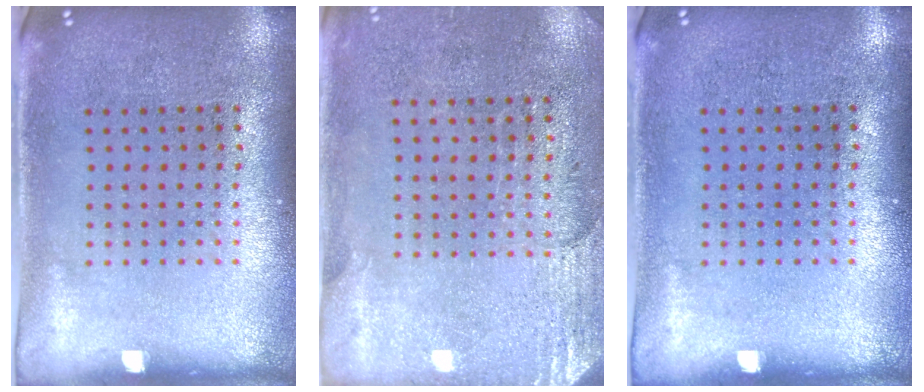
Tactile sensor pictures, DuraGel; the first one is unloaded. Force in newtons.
{"total": 2.8, "press": 2.4, "slide": 1.4}
{"total": 0.0}